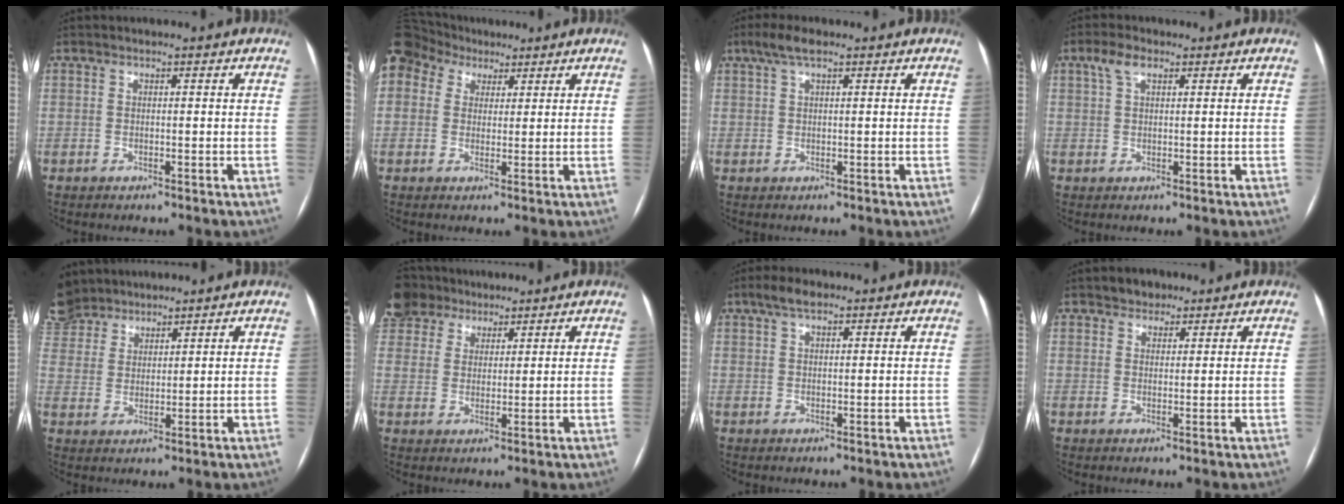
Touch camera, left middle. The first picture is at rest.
{"total": 10.4, "force": [6.0, 7.6, 3.8], "torque": [-0.121, 0.057, 0.118]}
{"total": 3.6, "force": [2.3, 0.8, 2.7], "torque": [-0.059, 0.020, 0.046]}
{"total": 3.1, "force": [1.7, 1.3, 2.3], "torque": [-0.054, 0.019, 0.036]}
{"total": 9.1, "force": [8.3, 3.6, 1.2], "torque": [-0.052, 0.009, 0.179]}
{"total": 6.3, "force": [5.3, 3.4, 0.6], "torque": [-0.016, 0.019, 0.108]}
{"total": 3.3, "force": [2.2, 1.1, 2.2], "torque": [-0.049, 0.016, 0.042]}
{"total": 2.7, "force": [2.0, 1.8, 0.5], "torque": [-0.006, 0.008, 0.029]}